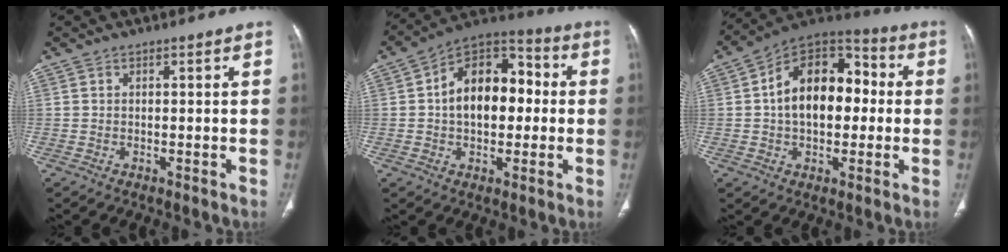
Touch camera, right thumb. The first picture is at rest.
{"total": 15.8, "force": [0.9, 10.3, 11.9], "torque": [-0.147, 0.038, 0.003]}
{"total": 17.5, "force": [1.1, 11.3, 13.3], "torque": [-0.173, 0.041, 0.008]}